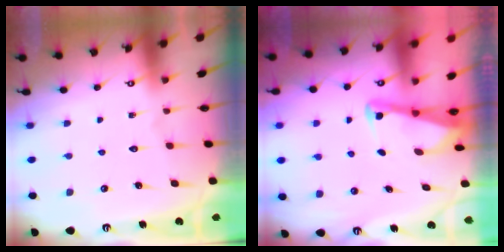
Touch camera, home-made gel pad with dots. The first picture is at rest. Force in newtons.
{"total": 3.0, "press": 3.0, "slide": 0.4}